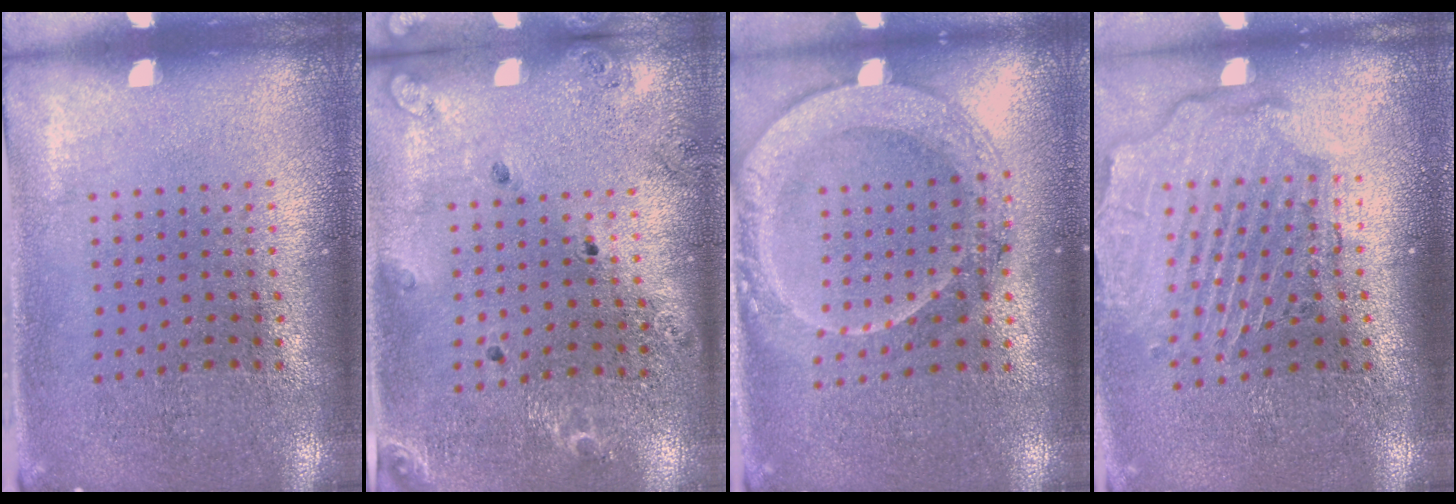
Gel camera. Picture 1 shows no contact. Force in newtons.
{"total": 1.3, "press": 1.3, "slide": 0.2}
{"total": 2.0, "press": 1.8, "slide": 0.9}
{"total": 2.6, "press": 2.2, "slide": 1.4}